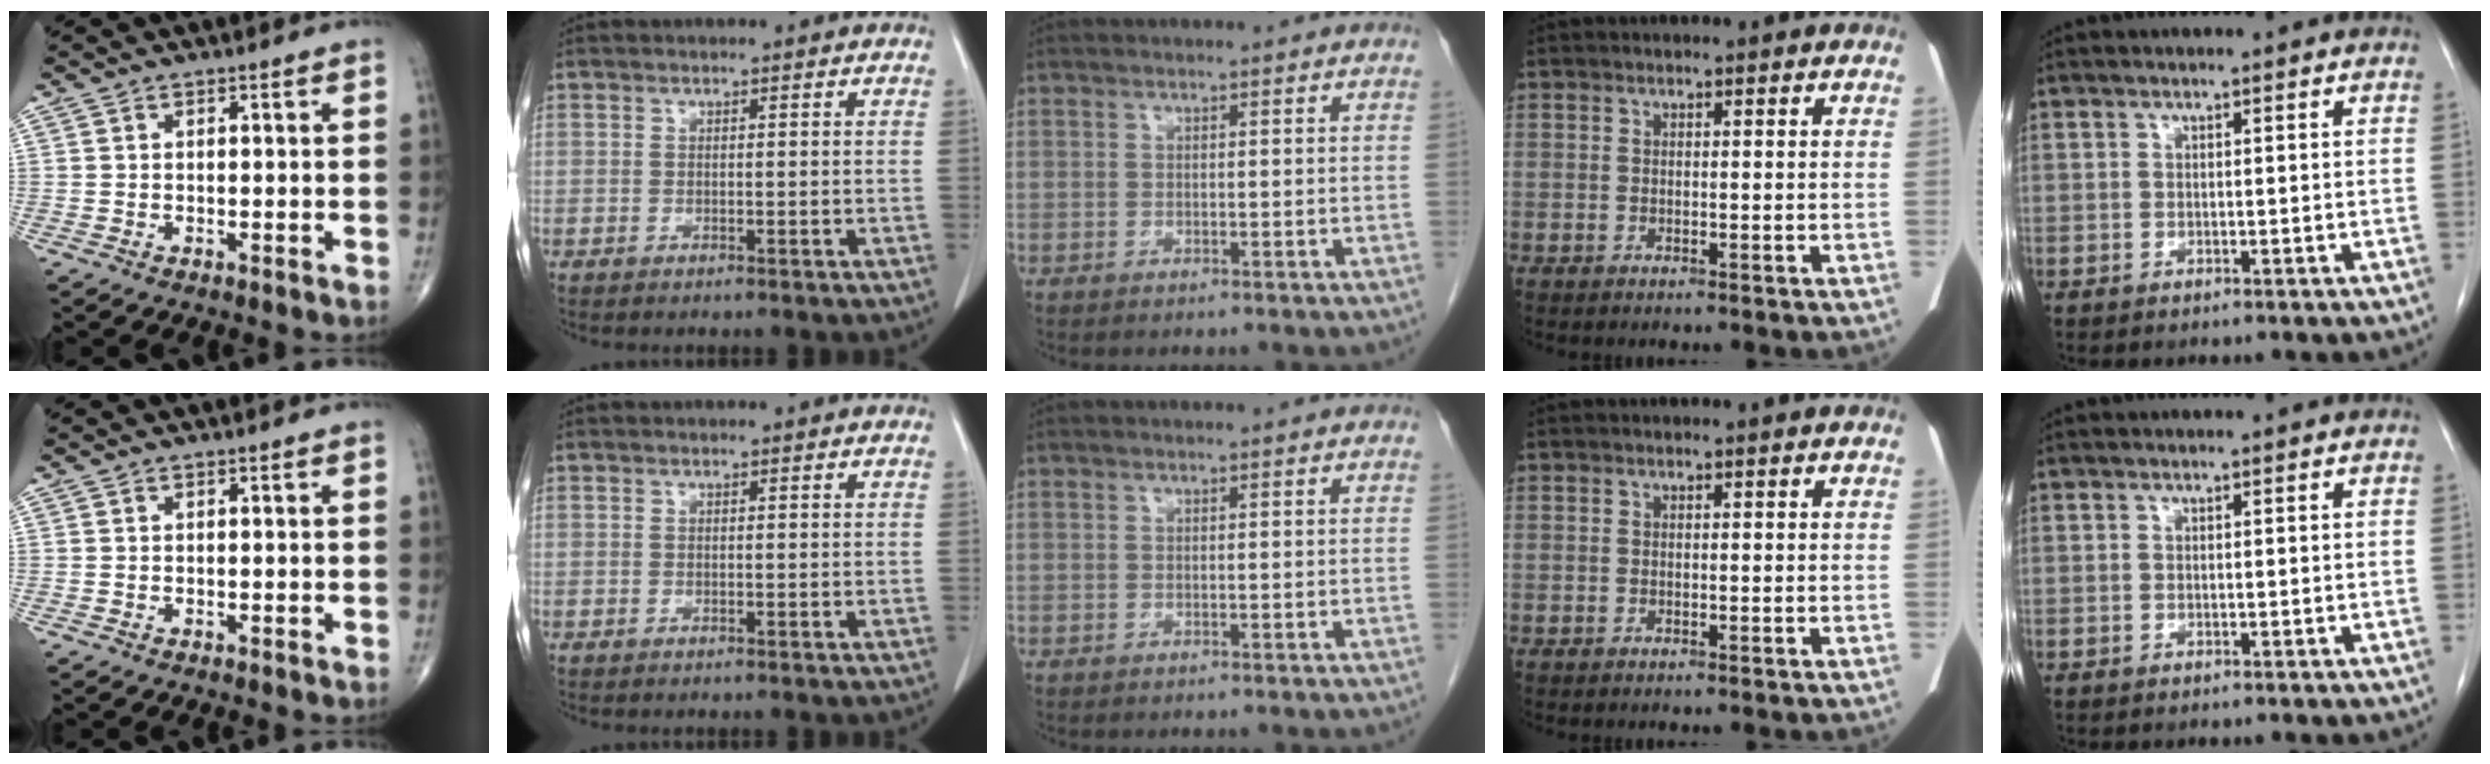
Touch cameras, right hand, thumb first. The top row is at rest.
{}